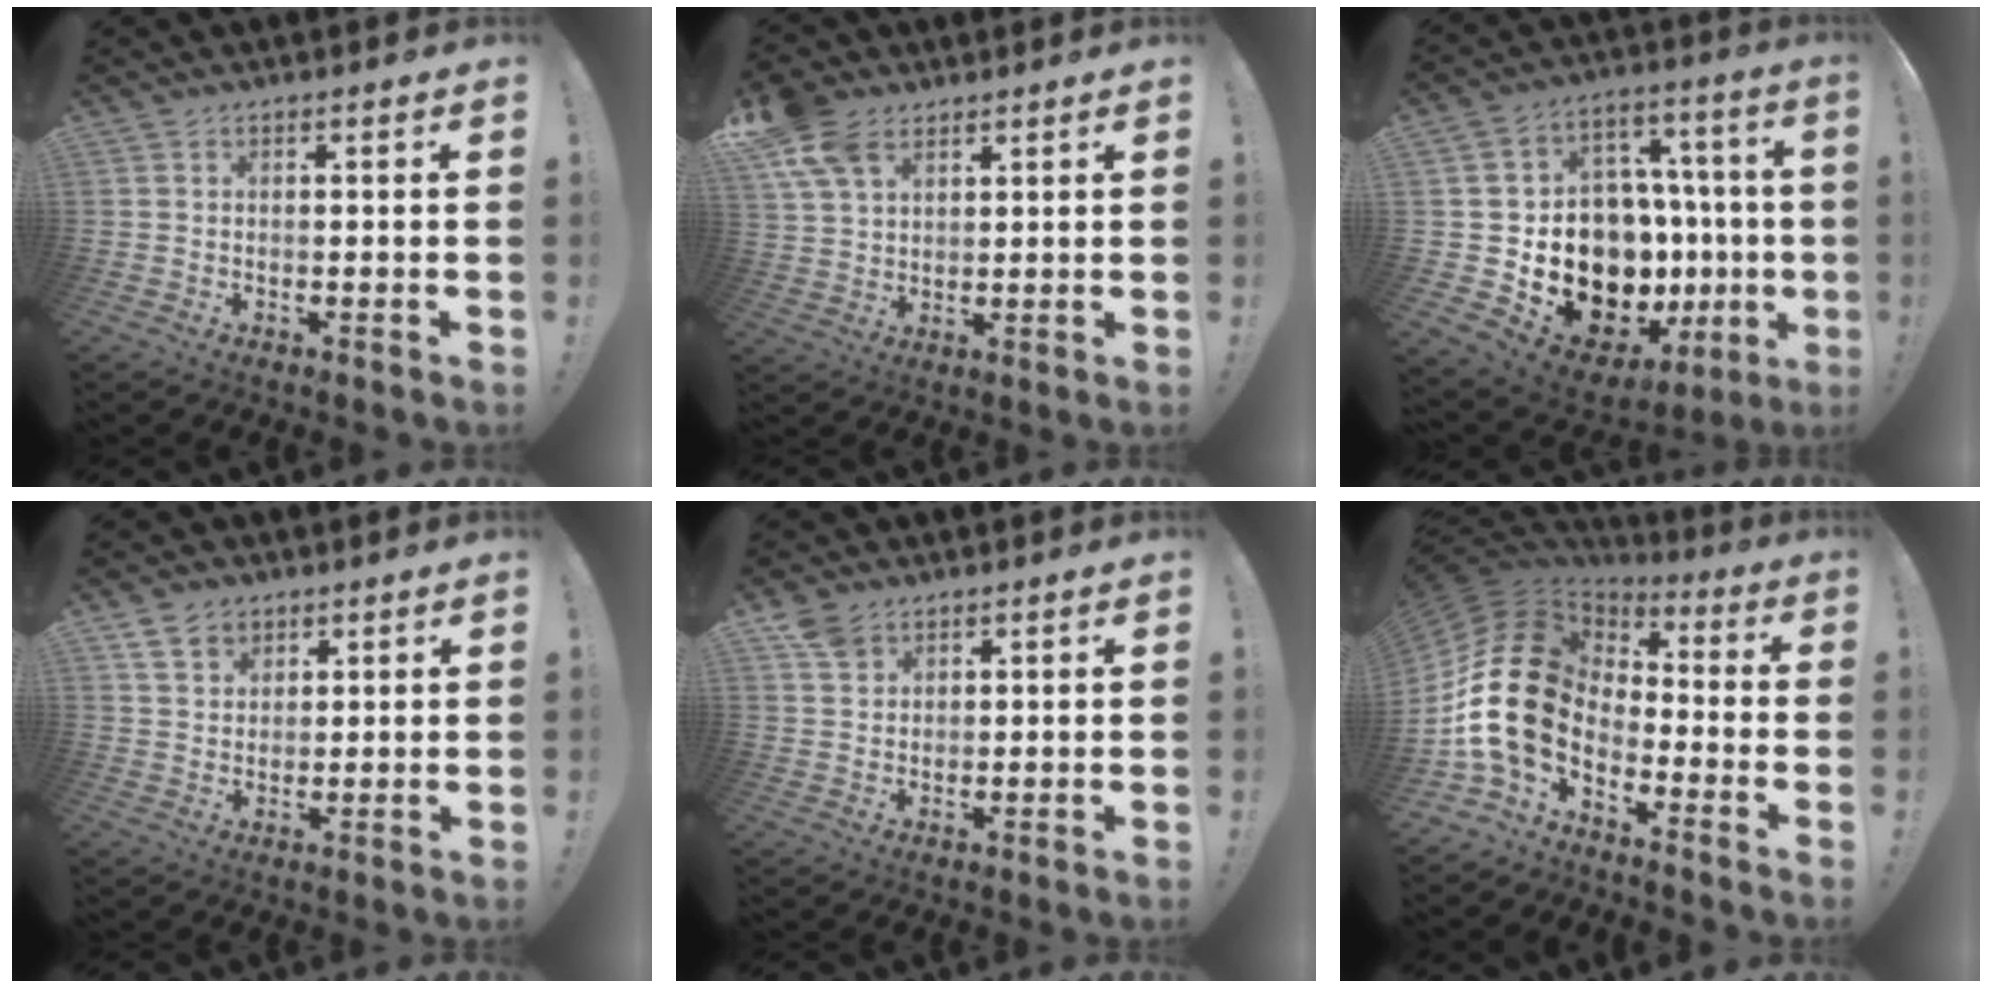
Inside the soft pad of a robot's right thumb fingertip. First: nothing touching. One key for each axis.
{"total": 10.4, "fx": 6.0, "fy": 6.6, "fz": 5.5, "tx": -0.103, "ty": -0.019, "tz": 0.117}
{"total": 20.9, "fx": -4.9, "fy": 15.8, "fz": 12.9, "tx": -0.195, "ty": 0.015, "tz": -0.024}
{"total": 6.7, "fx": 4.3, "fy": 4.7, "fz": 1.9, "tx": -0.031, "ty": -0.020, "tz": 0.084}
{"total": 5.3, "fx": 3.5, "fy": 3.6, "fz": 1.7, "tx": -0.012, "ty": -0.019, "tz": 0.066}
{"total": 18.2, "fx": -3.1, "fy": 12.2, "fz": 13.2, "tx": -0.283, "ty": 0.016, "tz": -0.052}